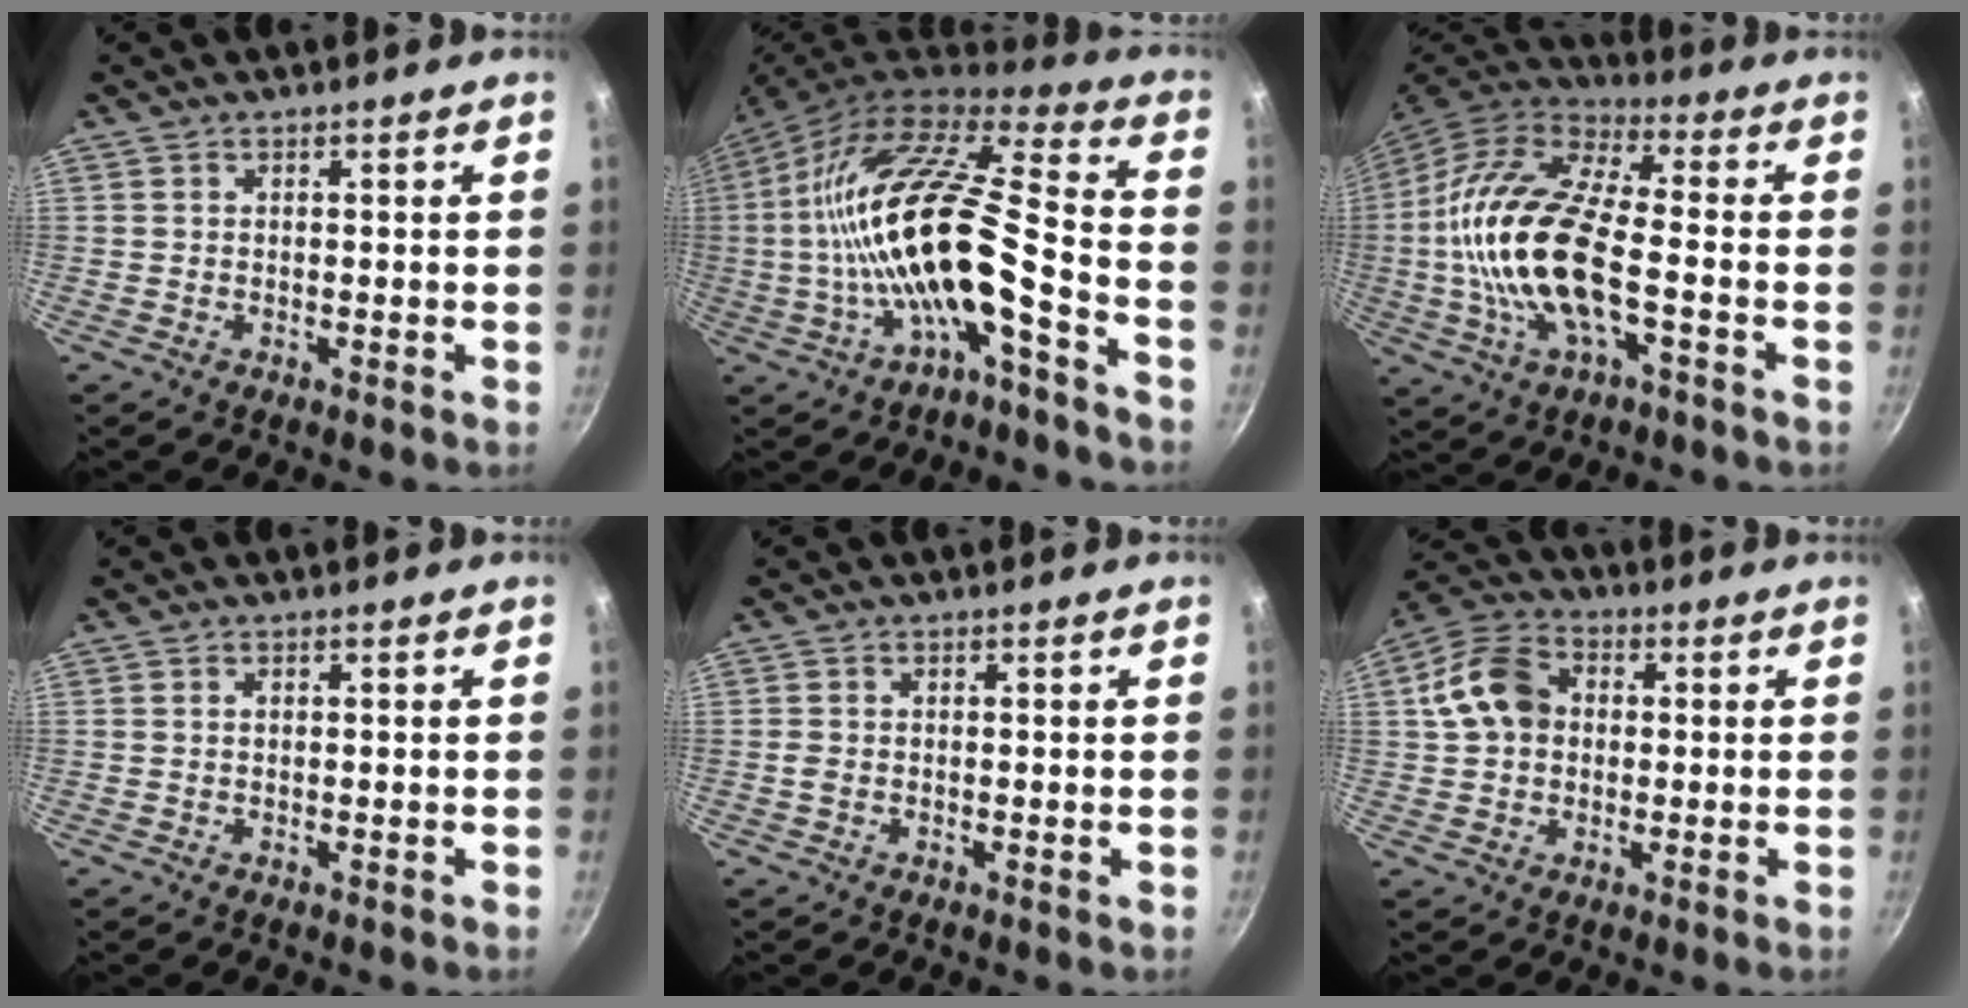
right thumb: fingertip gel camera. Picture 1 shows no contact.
{"total": 19.5, "force": [-5.2, 5.5, 18.0], "torque": [-0.320, 0.050, -0.102]}
{"total": 20.6, "force": [-2.9, 8.6, 18.5], "torque": [-0.364, 0.029, -0.069]}
{"total": 0.6, "force": [0.1, 0.4, 0.4], "torque": [-0.007, 0.002, 0.003]}
{"total": 1.1, "force": [-0.2, 0.8, 0.7], "torque": [-0.015, 0.003, -0.007]}
{"total": 10.6, "force": [1.1, 8.2, 6.6], "torque": [-0.099, 0.021, 0.003]}